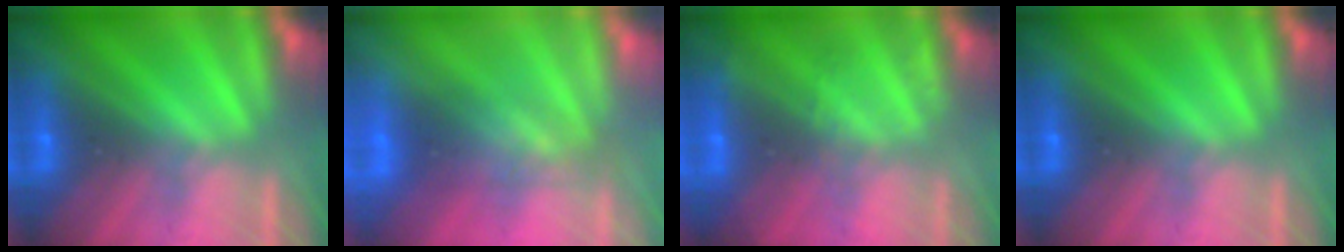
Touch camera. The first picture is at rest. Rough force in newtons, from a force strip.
{"total": 2.6}
{"total": 2.2}
{"total": 0.0}